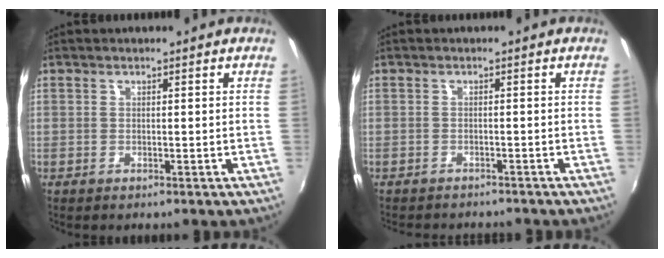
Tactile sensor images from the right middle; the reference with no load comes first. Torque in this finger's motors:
{"motor_torque": [1.02, -1.12, 0.14, 0.07]}